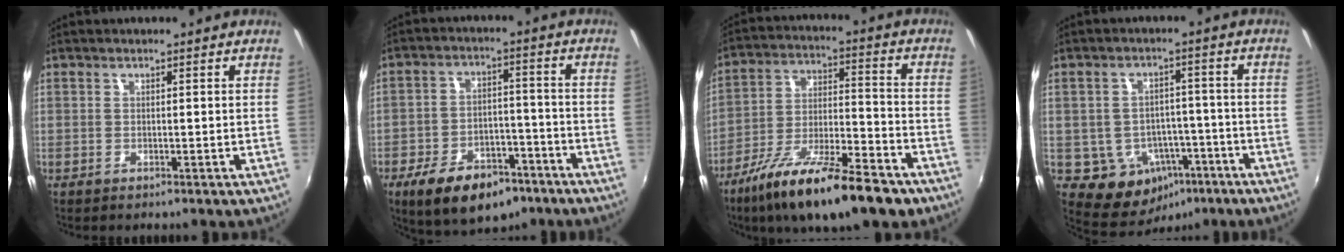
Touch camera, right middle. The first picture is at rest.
{"total": 14.5, "force": [-9.2, 7.6, 8.1], "torque": [-0.166, 0.000, -0.136]}
{"total": 20.9, "force": [-14.1, 5.8, 14.3], "torque": [-0.255, -0.035, -0.230]}
{"total": 10.3, "force": [-4.7, 8.3, 3.8], "torque": [-0.080, 0.021, -0.039]}